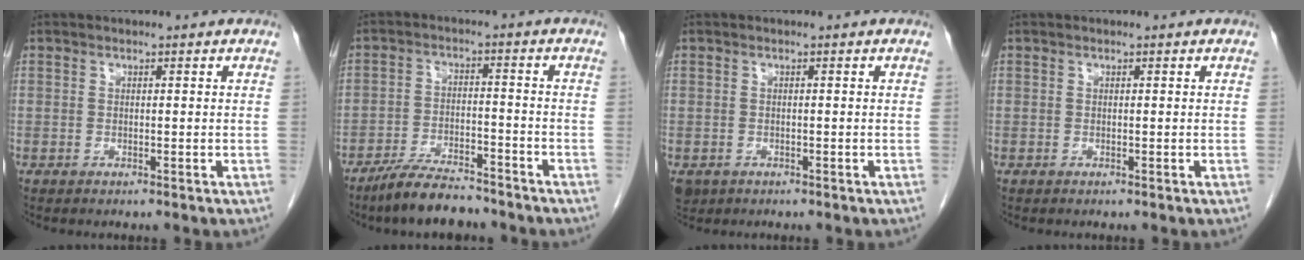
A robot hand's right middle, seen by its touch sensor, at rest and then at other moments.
{"total": 8.2, "force": [-7.1, 1.8, 3.7], "torque": [-0.070, -0.014, -0.126]}
{"total": 3.0, "force": [-1.6, 2.3, 1.0], "torque": [-0.021, -0.003, -0.021]}
{"total": 0.0}